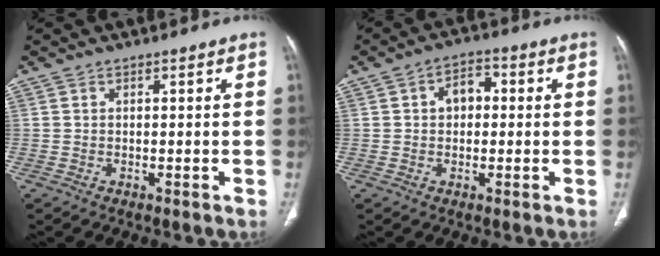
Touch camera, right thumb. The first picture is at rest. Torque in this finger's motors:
{"motor_torque": [-0.11, 0.30, 0.42, 0.32, 0.08]}